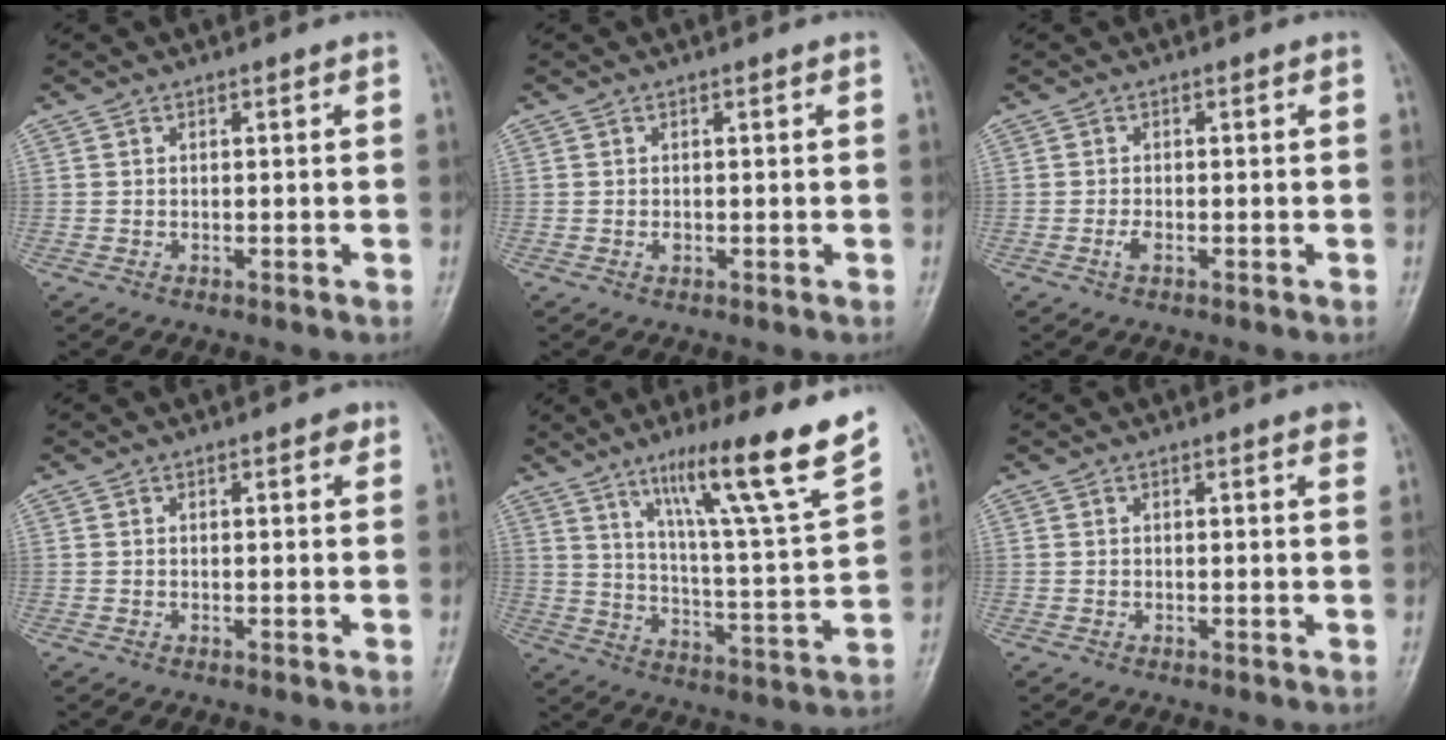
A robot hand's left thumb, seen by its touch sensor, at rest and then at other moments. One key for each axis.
{"total": 1.0, "fx": 0.0, "fy": 0.6, "fz": 0.8, "tx": -0.008, "ty": 0.001, "tz": 0.000}
{"total": 1.5, "fx": -0.5, "fy": 0.6, "fz": 1.3, "tx": -0.025, "ty": 0.001, "tz": -0.011}
{"total": 1.7, "fx": 1.0, "fy": 0.7, "fz": 1.2, "tx": -0.011, "ty": -0.002, "tz": 0.009}
{"total": 19.3, "fx": 12.4, "fy": 0.6, "fz": 14.8, "tx": -0.209, "ty": -0.062, "tz": 0.195}
{"total": 2.0, "fx": 1.4, "fy": 0.3, "fz": 1.5, "tx": -0.015, "ty": -0.002, "tz": 0.012}